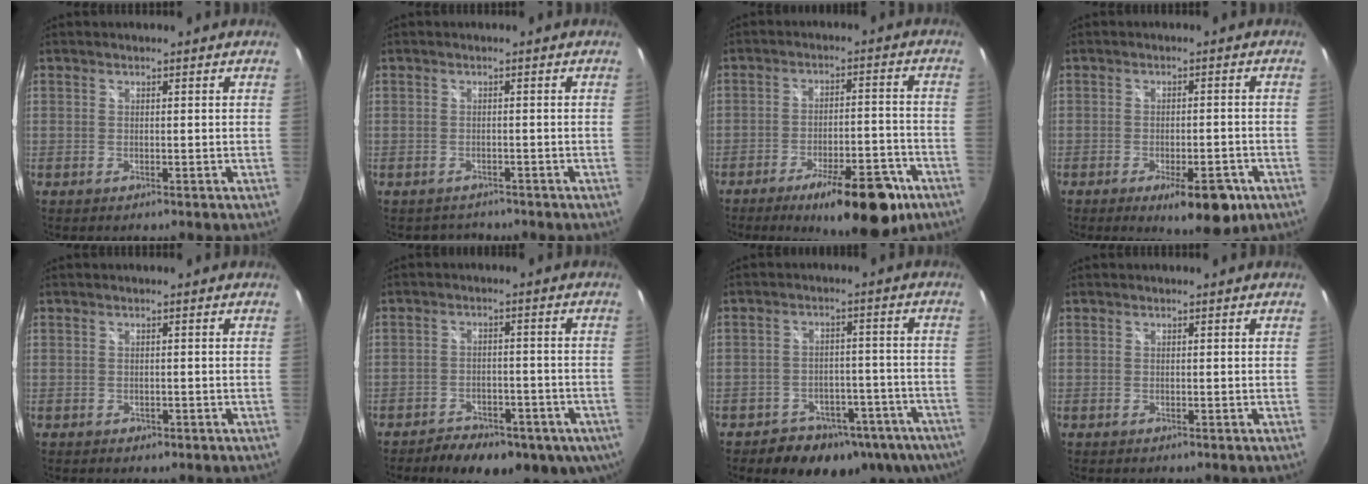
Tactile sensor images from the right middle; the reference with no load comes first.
{"total": 2.3, "force": [-1.9, 1.2, -0.1], "torque": [-0.001, 0.000, -0.028]}
{"total": 15.2, "force": [-9.7, 4.5, 10.8], "torque": [-0.158, -0.007, -0.135]}
{"total": 8.9, "force": [-4.8, 3.3, 6.8], "torque": [-0.097, -0.009, -0.059]}
{"total": 0.8, "force": [-0.2, 0.7, 0.3], "torque": [-0.004, -0.002, -0.001]}
{"total": 15.4, "force": [-9.8, 7.8, 9.0], "torque": [-0.171, -0.014, -0.122]}
{"total": 16.7, "force": [-11.0, 10.2, 7.4], "torque": [-0.133, 0.011, -0.122]}
{"total": 0.0}